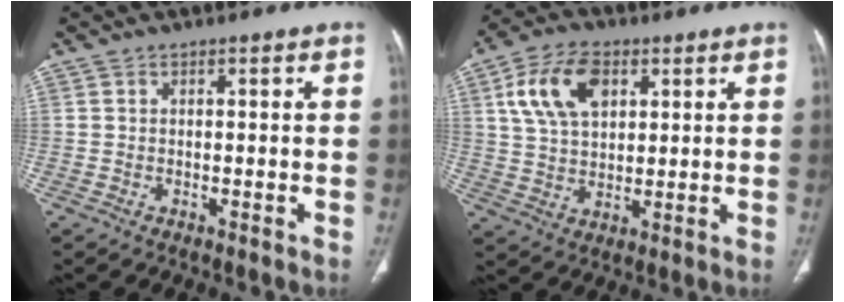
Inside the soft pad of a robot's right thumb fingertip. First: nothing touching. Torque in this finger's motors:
{"motor_torque": [-0.75, 1.13, 1.21, 0.37, 0.10]}